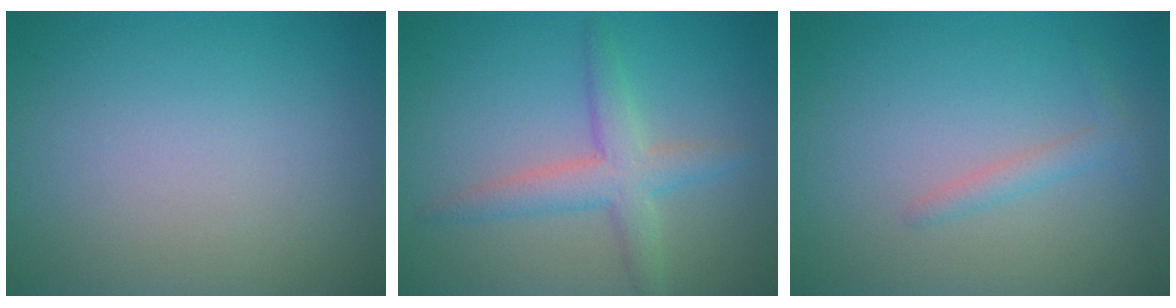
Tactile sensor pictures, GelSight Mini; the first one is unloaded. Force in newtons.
{"total": 3.5, "press": 3.5, "slide": 0.3}
{"total": 1.3, "press": 1.3, "slide": 0.1}